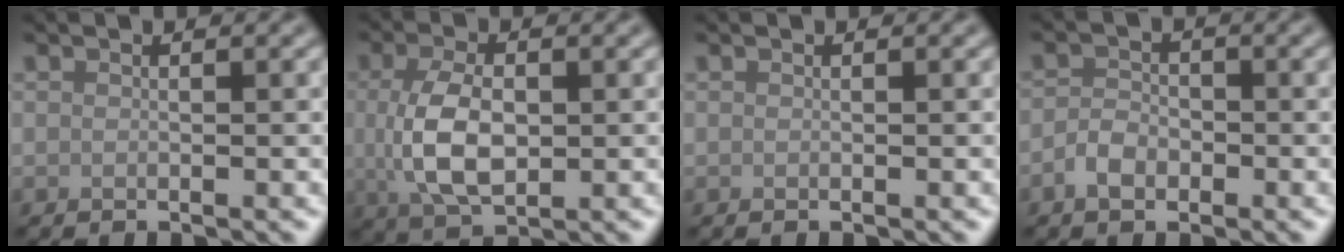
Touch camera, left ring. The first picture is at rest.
{"total": 5.9, "force": [0.0, 3.4, 4.9], "torque": [-0.111, -0.004, 0.003]}
{"total": 0.0}
{"total": 2.3, "force": [-1.1, 1.5, 1.2], "torque": [-0.021, 0.003, -0.027]}